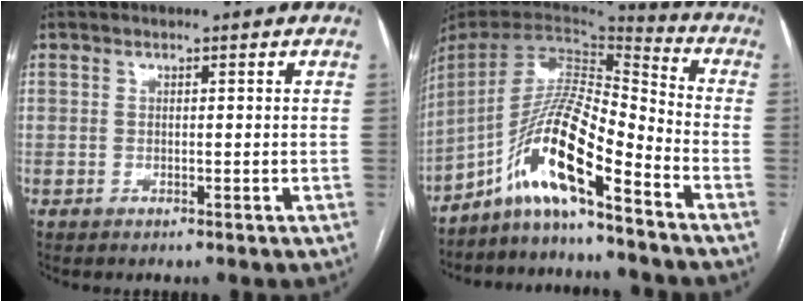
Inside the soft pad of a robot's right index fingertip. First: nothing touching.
{"total": 13.5, "force": [-8.9, 0.7, 10.2], "torque": [-0.189, 0.014, -0.165]}